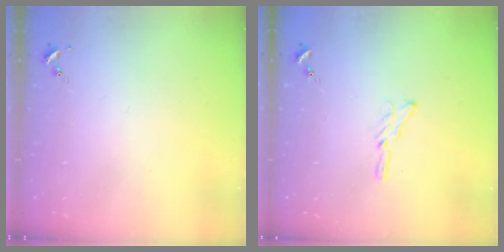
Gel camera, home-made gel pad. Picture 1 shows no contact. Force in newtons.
{"total": 4.4, "press": 4.4, "slide": 0.5}